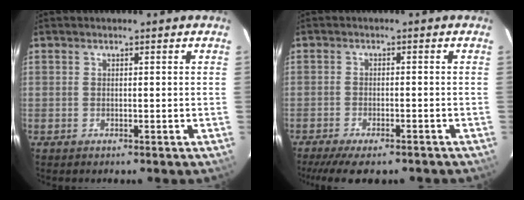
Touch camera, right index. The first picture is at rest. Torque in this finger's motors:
{"motor_torque": [1.10, -1.05, 0.47, 0.10]}